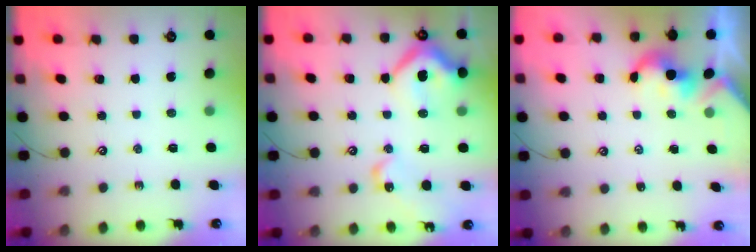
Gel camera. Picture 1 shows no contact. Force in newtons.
{"total": 16.0, "press": 16.0, "slide": 1.6}
{"total": 2.2, "press": 2.1, "slide": 0.3}